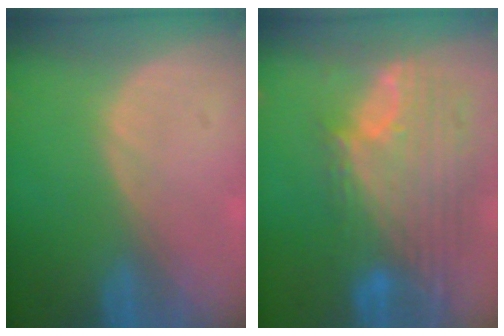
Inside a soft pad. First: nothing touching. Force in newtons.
{"total": 12.0, "press": 10.1, "slide": 6.4}